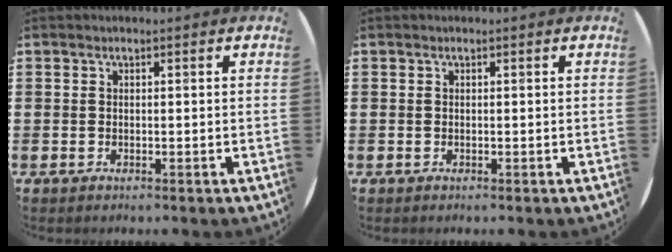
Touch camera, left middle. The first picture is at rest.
{"total": 0.0}